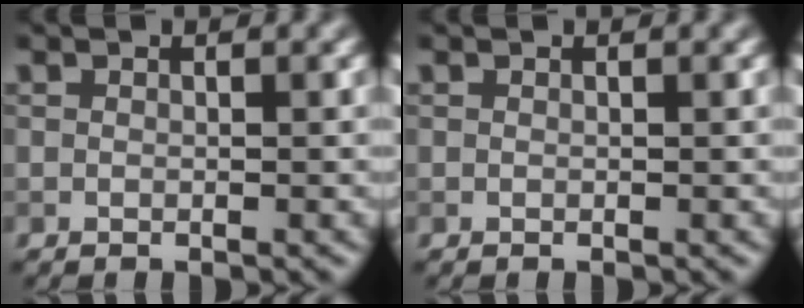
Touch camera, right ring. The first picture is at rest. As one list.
[{"total": 0.0}]